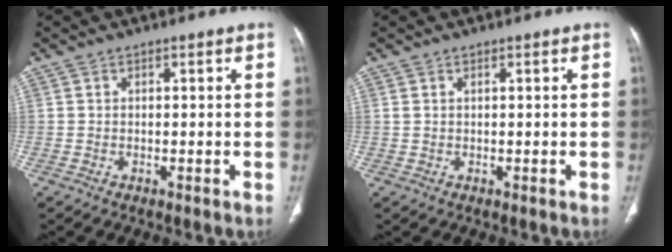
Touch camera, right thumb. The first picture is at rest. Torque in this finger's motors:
{"motor_torque": [0.16, -0.17, -0.64, 0.26, 0.04]}